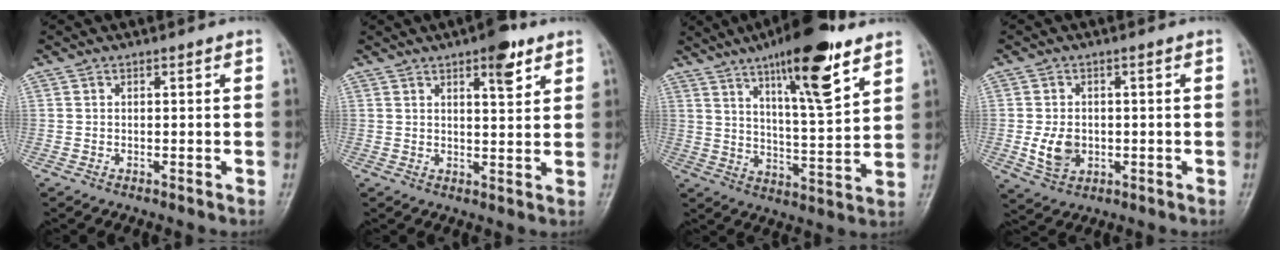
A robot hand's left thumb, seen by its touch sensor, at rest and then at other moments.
{"total": 5.9, "force": [3.5, 1.9, 4.3], "torque": [-0.049, -0.017, 0.046]}
{"total": 16.9, "force": [10.1, 3.7, 13.0], "torque": [-0.190, -0.052, 0.165]}
{"total": 5.6, "force": [-0.7, 4.2, 3.6], "torque": [-0.055, -0.004, -0.005]}